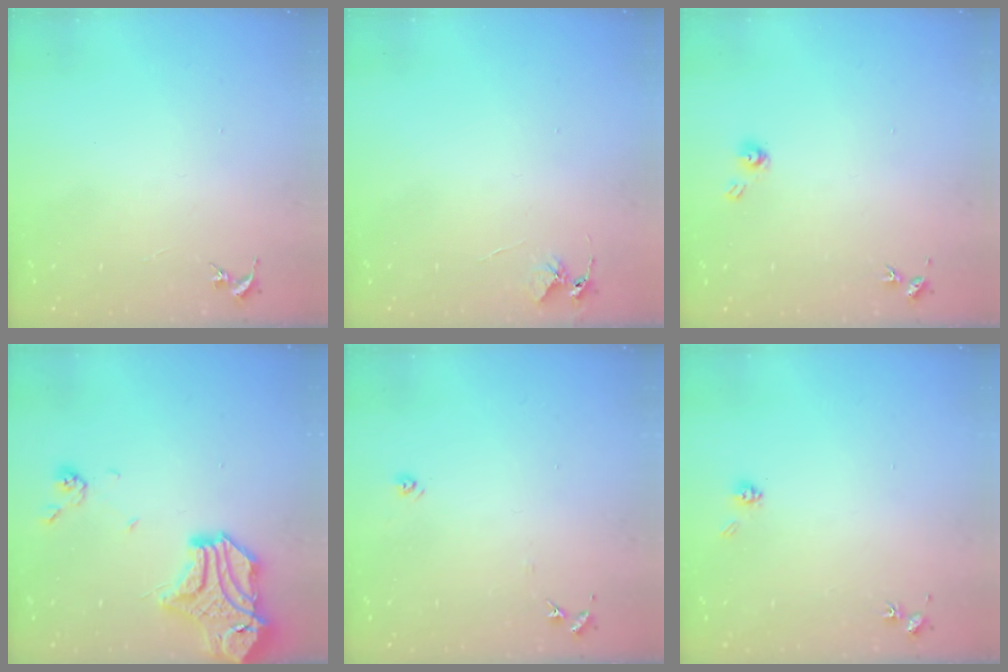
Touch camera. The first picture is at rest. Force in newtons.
{"total": 4.9, "press": 4.9, "slide": 0.3}
{"total": 4.9, "press": 4.9, "slide": 0.5}
{"total": 18.4, "press": 18.3, "slide": 2.2}
{"total": 5.9, "press": 5.9, "slide": 0.5}
{"total": 4.0, "press": 3.8, "slide": 1.4}